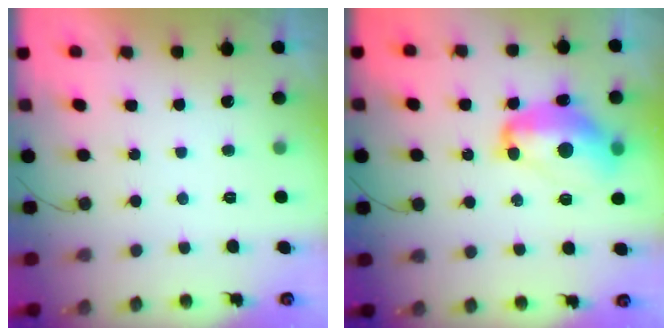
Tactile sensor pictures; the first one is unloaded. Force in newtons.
{"total": 14.5, "press": 14.4, "slide": 1.6}